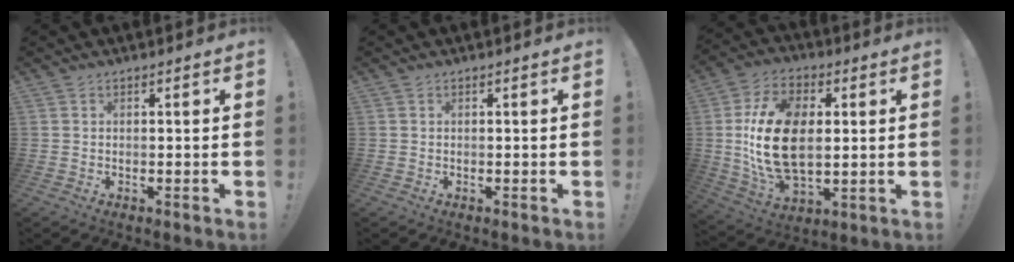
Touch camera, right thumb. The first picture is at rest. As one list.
[{"total": 0.0}, {"total": 20.6, "force": [1.5, 12.6, 16.2], "torque": [-0.314, 0.001, 0.030]}]